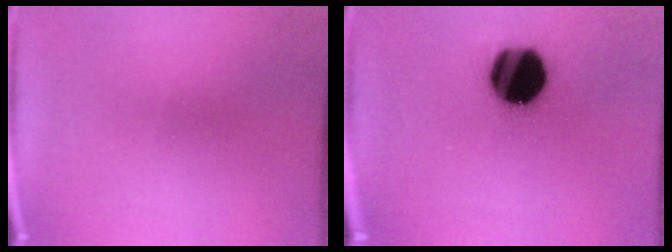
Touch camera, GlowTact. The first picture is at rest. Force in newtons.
{"total": 19.5}